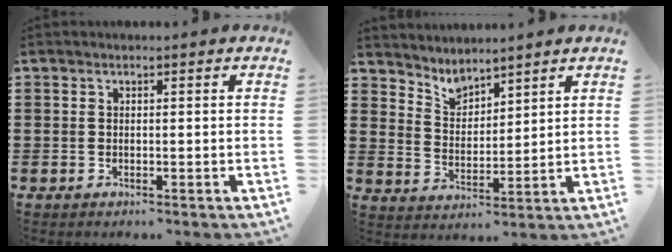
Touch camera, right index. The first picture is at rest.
{"total": 3.8, "force": [3.6, 1.1, 0.1], "torque": [-0.020, -0.013, 0.066]}